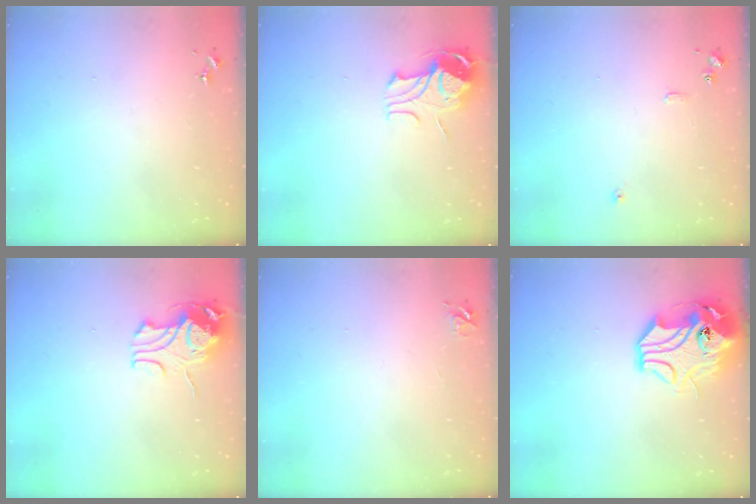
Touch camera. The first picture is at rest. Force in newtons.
{"total": 9.6, "press": 9.6, "slide": 1.0}
{"total": 6.9, "press": 6.8, "slide": 0.7}
{"total": 9.4, "press": 9.4, "slide": 1.1}
{"total": 5.0, "press": 5.0, "slide": 0.7}
{"total": 14.6, "press": 14.5, "slide": 2.3}